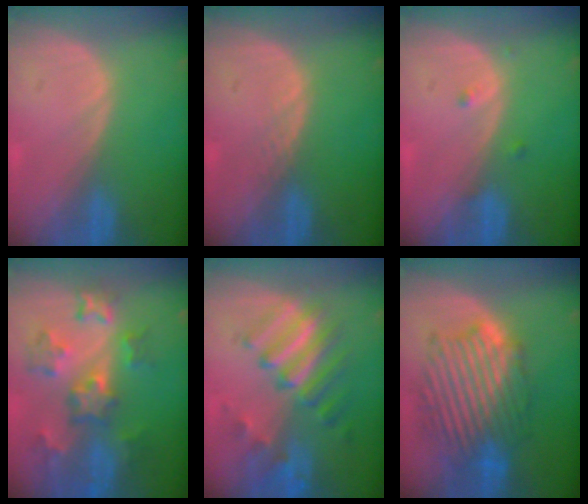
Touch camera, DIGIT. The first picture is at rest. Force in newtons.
{"total": 1.0, "press": 1.0, "slide": 0.1}
{"total": 1.1, "press": 1.1, "slide": 0.1}
{"total": 8.6, "press": 7.7, "slide": 3.8}
{"total": 9.5, "press": 8.2, "slide": 4.9}
{"total": 10.4, "press": 10.4, "slide": 0.5}